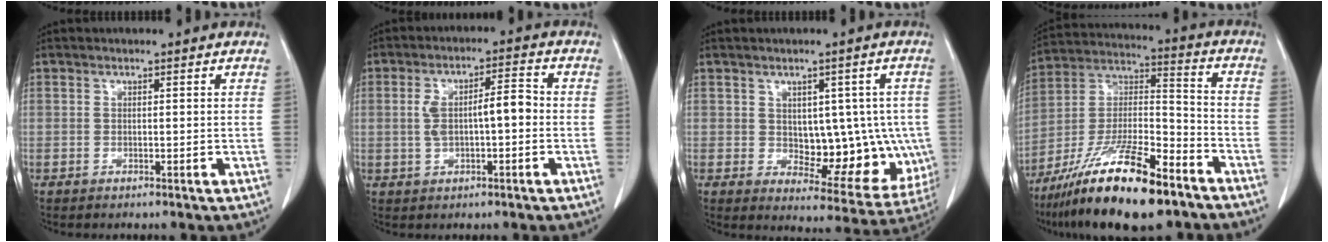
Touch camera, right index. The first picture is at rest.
{"total": 6.8, "force": [-0.2, 2.1, 6.5], "torque": [-0.129, 0.026, 0.001]}
{"total": 11.7, "force": [0.1, 6.5, 9.7], "torque": [-0.105, 0.012, 0.029]}
{"total": 20.0, "force": [-13.4, 4.2, 14.4], "torque": [-0.274, -0.015, -0.236]}